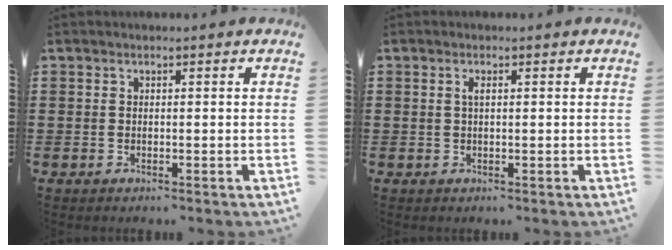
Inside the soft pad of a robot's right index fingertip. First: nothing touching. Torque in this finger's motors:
{"motor_torque": [0.31, -0.21, 0.15, 0.00]}